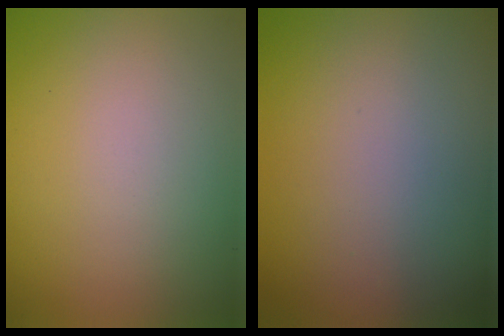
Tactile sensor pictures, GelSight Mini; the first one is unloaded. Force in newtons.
{"total": 0.0}